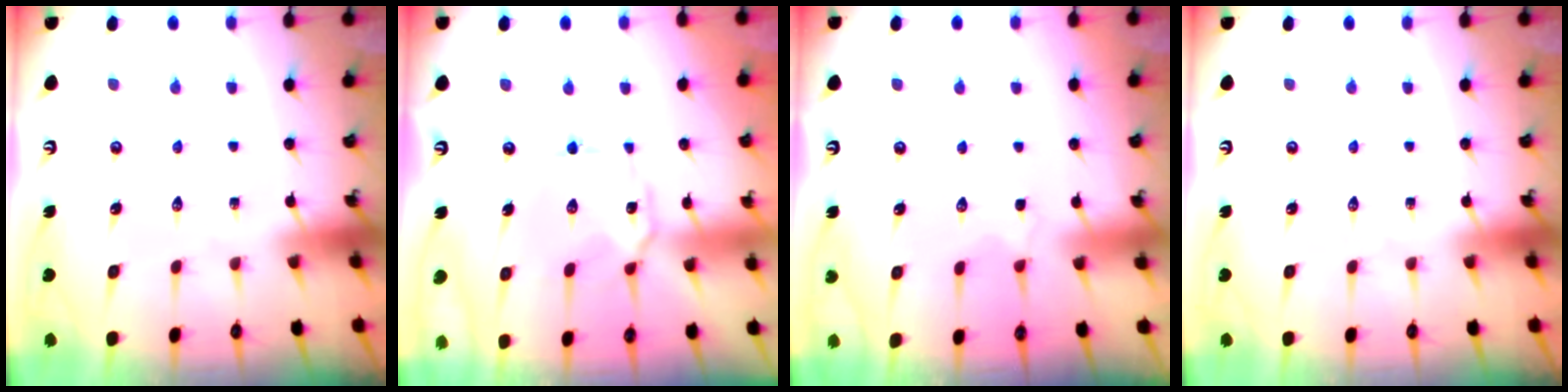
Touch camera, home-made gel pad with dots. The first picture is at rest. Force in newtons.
{"total": 6.2, "press": 6.2, "slide": 0.6}
{"total": 2.7, "press": 2.5, "slide": 1.0}
{"total": 0.0}